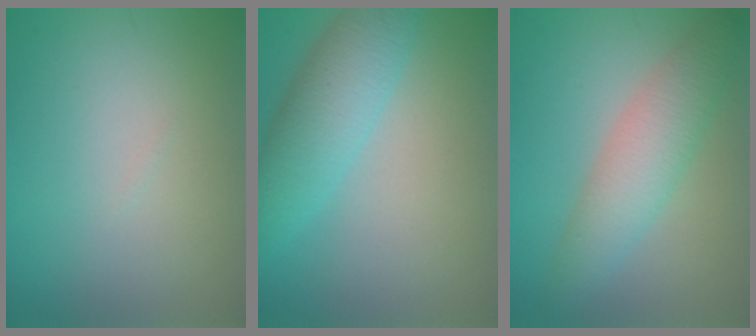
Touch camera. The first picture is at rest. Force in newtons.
{"total": 5.6, "press": 5.6, "slide": 0.1}
{"total": 4.6, "press": 4.6, "slide": 0.1}